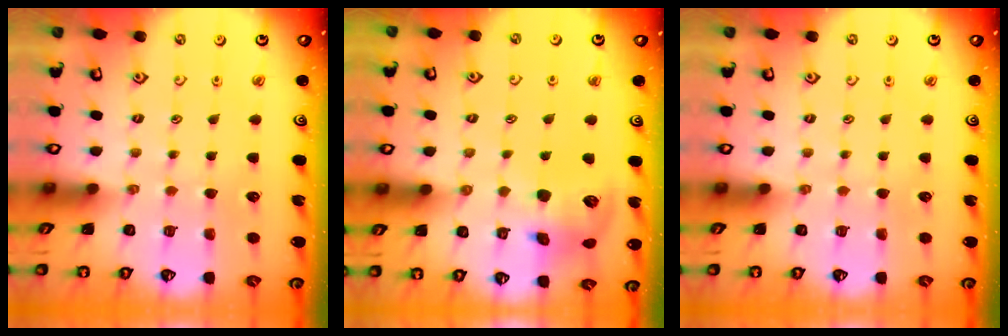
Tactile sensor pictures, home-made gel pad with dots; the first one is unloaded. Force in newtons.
{"total": 11.3, "press": 11.1, "slide": 1.8}
{"total": 0.0}